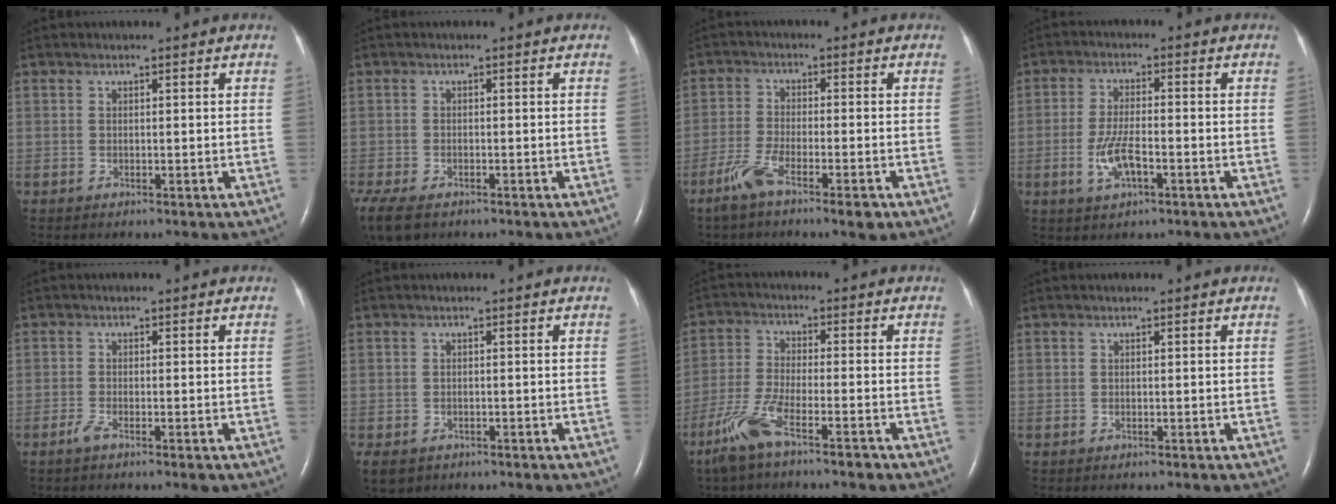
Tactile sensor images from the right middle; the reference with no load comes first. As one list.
[{"total": 10.6, "force": [-6.8, 5.8, 5.7], "torque": [-0.157, -0.020, -0.100]}, {"total": 6.9, "force": [-4.3, 1.1, 5.2], "torque": [-0.105, -0.010, -0.078]}, {"total": 5.4, "force": [-2.0, 1.5, 4.8], "torque": [-0.102, -0.003, -0.035]}, {"total": 2.1, "force": [-1.4, 0.3, 1.6], "torque": [-0.036, -0.004, -0.028]}, {"total": 5.3, "force": [-3.2, 3.7, 2.1], "torque": [-0.047, -0.004, -0.043]}, {"total": 7.7, "force": [-5.2, 1.0, 5.5], "torque": [-0.129, -0.011, -0.102]}, {"total": 0.0}]